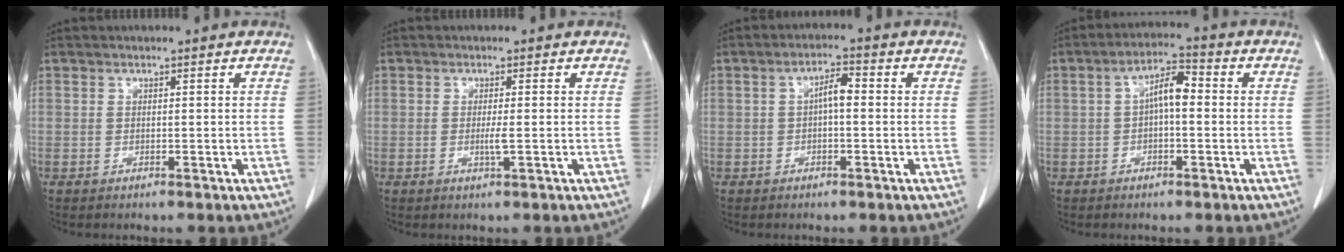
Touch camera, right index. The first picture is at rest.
{"total": 1.8, "force": [-0.3, -0.1, 1.8], "torque": [-0.035, -0.004, -0.006]}
{"total": 3.3, "force": [0.0, 1.0, 3.2], "torque": [-0.055, 0.012, -0.001]}
{"total": 5.4, "force": [0.2, 1.8, 5.1], "torque": [-0.094, 0.024, 0.000]}